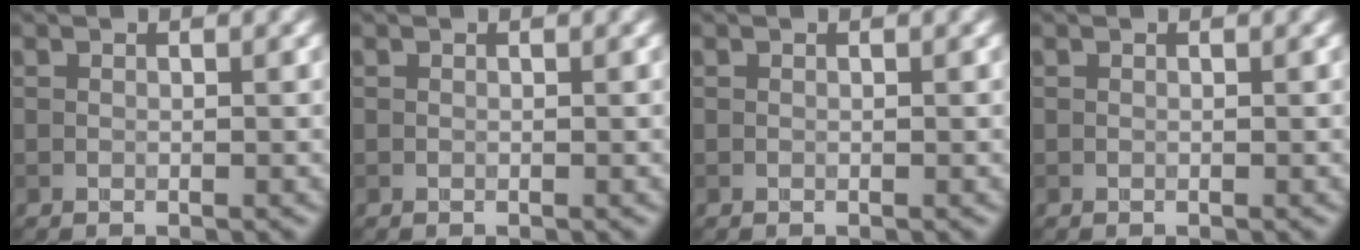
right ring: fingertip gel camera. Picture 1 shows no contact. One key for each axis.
{"total": 0.0}
{"total": 0.0}
{"total": 0.0}